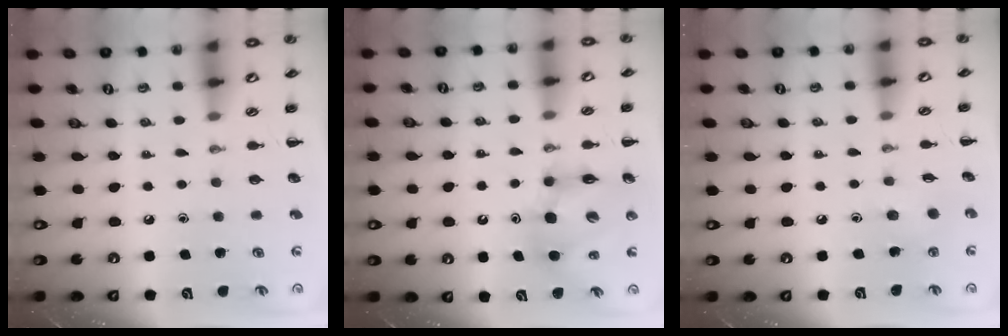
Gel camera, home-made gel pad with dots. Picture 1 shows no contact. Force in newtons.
{"total": 8.6, "press": 8.3, "slide": 2.3}
{"total": 3.0, "press": 2.9, "slide": 0.8}